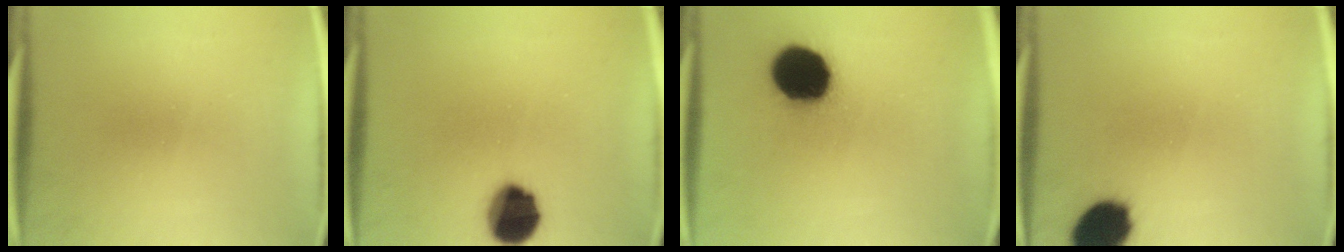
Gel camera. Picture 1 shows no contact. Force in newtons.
{"total": 12.1}
{"total": 17.8}
{"total": 11.8}